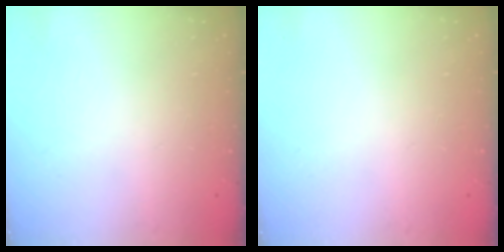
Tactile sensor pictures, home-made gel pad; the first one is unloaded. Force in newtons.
{"total": 0.0}